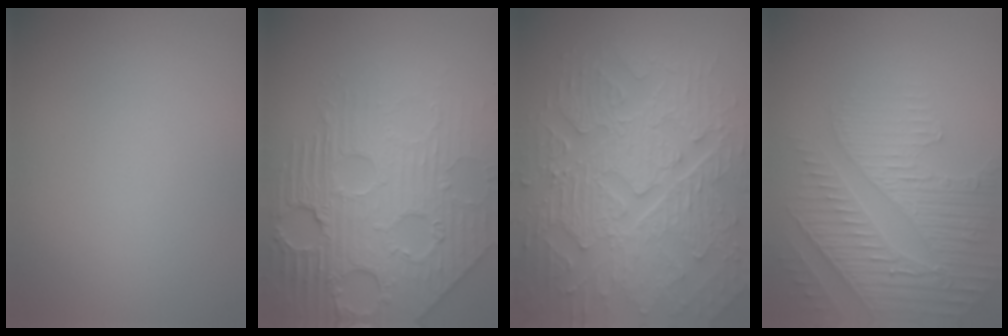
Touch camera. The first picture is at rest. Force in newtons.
{"total": 8.4, "press": 5.9, "slide": 5.9}
{"total": 10.4, "press": 7.0, "slide": 7.7}
{"total": 4.8, "press": 4.4, "slide": 1.9}